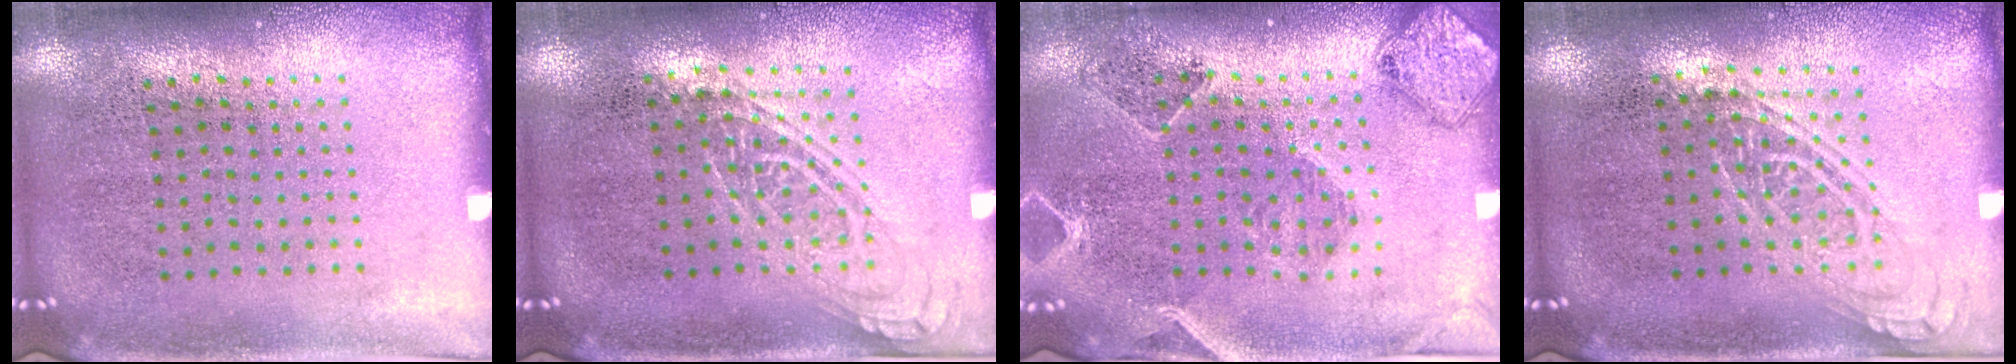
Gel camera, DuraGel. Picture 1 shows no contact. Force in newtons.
{"total": 1.3, "press": 1.2, "slide": 0.6}
{"total": 0.6, "press": 0.5, "slide": 0.3}
{"total": 1.3, "press": 1.2, "slide": 0.6}